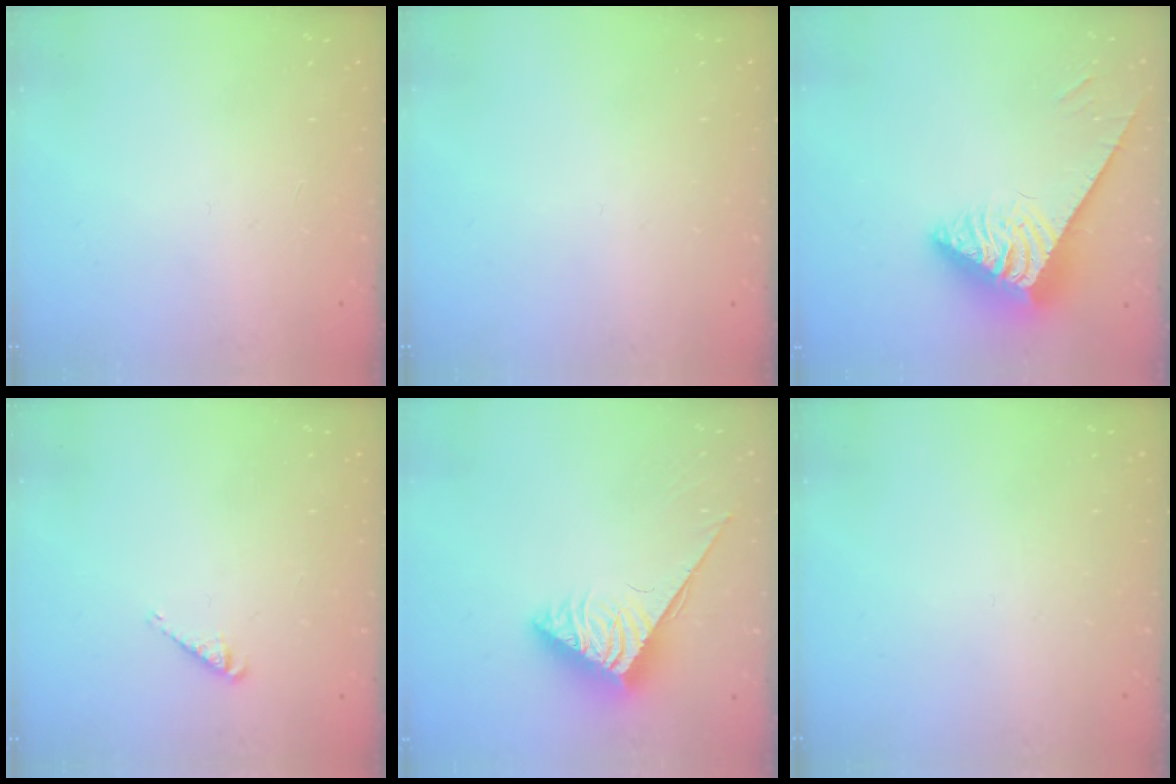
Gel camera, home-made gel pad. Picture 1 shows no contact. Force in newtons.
{"total": 0.0}
{"total": 6.5, "press": 6.5, "slide": 0.1}
{"total": 3.9, "press": 3.9, "slide": 0.5}
{"total": 3.9, "press": 3.9, "slide": 0.5}
{"total": 0.0}